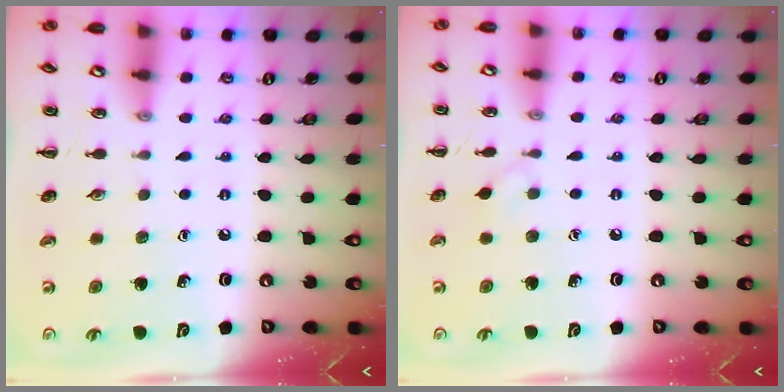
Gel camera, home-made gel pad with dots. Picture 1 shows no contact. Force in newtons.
{"total": 3.2, "press": 3.0, "slide": 1.3}